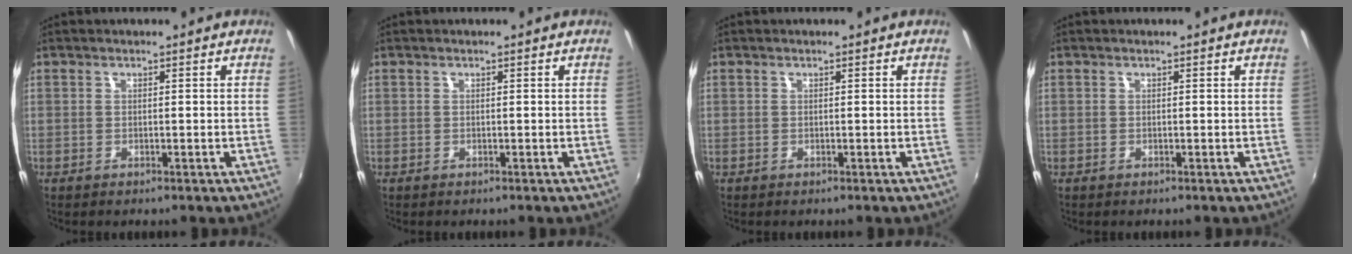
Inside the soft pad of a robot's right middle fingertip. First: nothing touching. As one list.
[{"total": 0.0}, {"total": 0.0}, {"total": 0.0}]